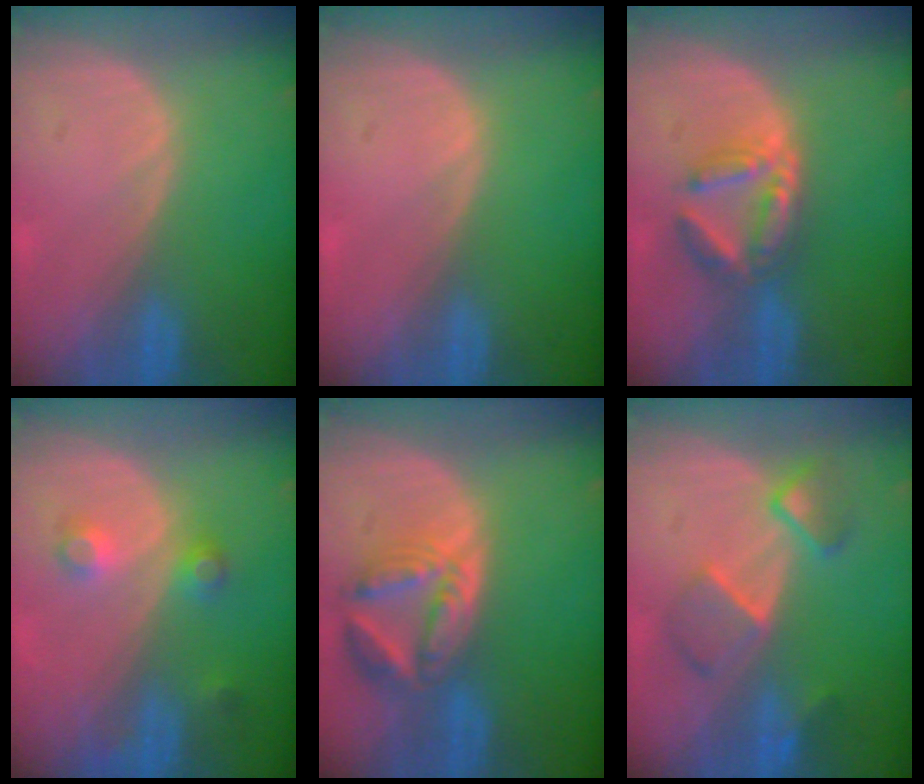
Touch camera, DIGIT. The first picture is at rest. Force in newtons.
{"total": 0.0}
{"total": 5.9, "press": 5.6, "slide": 1.7}
{"total": 3.7, "press": 3.4, "slide": 1.7}
{"total": 8.1, "press": 7.2, "slide": 3.7}
{"total": 5.8, "press": 5.8, "slide": 0.2}